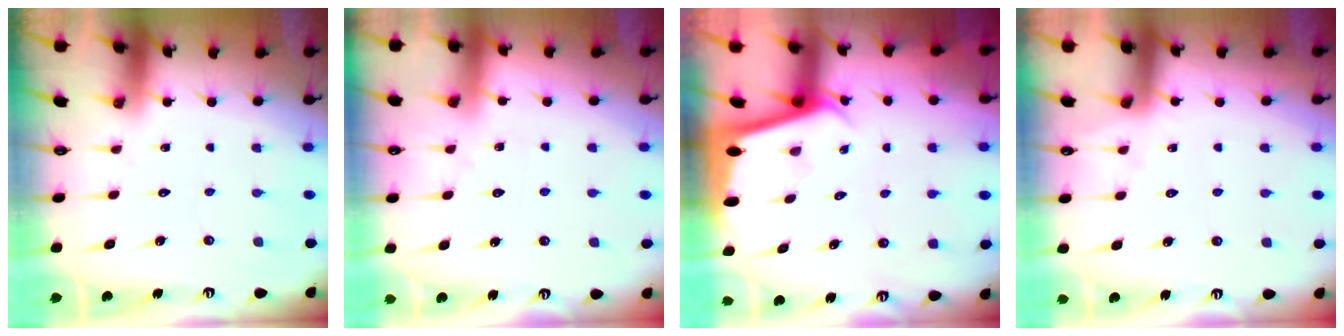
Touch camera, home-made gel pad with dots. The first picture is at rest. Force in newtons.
{"total": 3.2, "press": 3.2, "slide": 0.5}
{"total": 2.3, "press": 2.3, "slide": 0.1}
{"total": 3.7, "press": 3.7, "slide": 0.6}